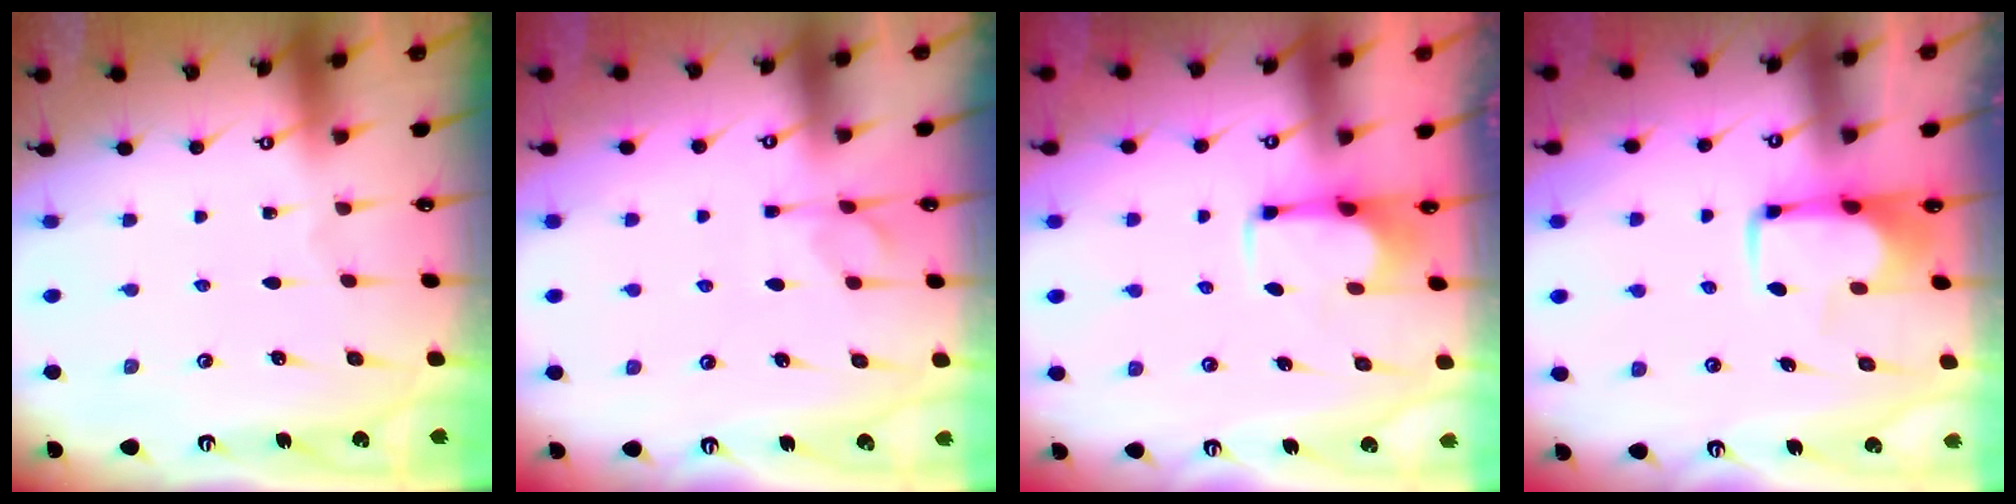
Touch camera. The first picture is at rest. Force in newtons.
{"total": 3.0, "press": 2.7, "slide": 1.3}
{"total": 2.8, "press": 2.6, "slide": 1.0}
{"total": 2.0, "press": 2.0, "slide": 0.4}